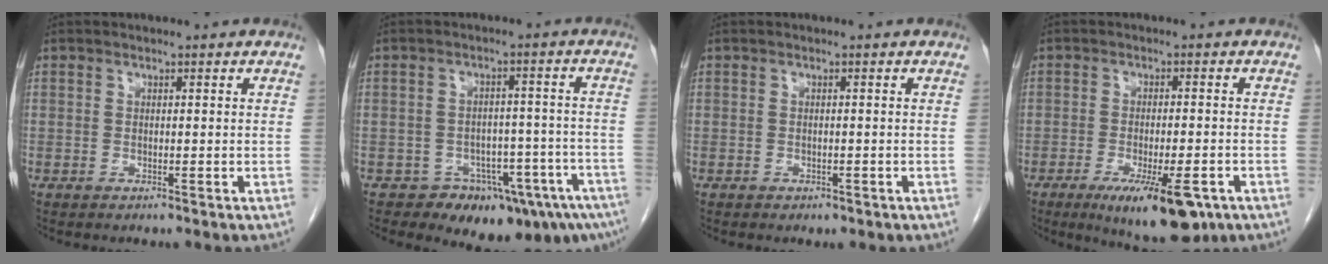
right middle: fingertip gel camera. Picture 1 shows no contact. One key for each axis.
{"total": 11.4, "fx": -8.4, "fy": 4.7, "fz": 6.2, "tx": -0.053, "ty": 0.033, "tz": -0.113}
{"total": 1.2, "fx": -0.7, "fy": 0.7, "fz": 0.6, "tx": -0.014, "ty": -0.001, "tz": -0.003}
{"total": 11.7, "fx": -6.6, "fy": 2.8, "fz": 9.2, "tx": -0.133, "ty": -0.020, "tz": -0.092}